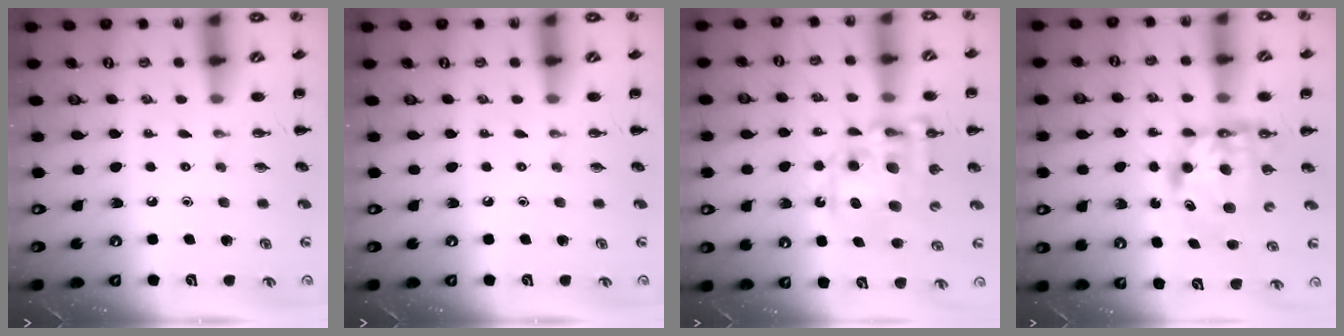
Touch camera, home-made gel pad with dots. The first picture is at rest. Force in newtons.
{"total": 0.0}
{"total": 15.7, "press": 15.3, "slide": 3.6}
{"total": 9.5, "press": 9.4, "slide": 1.7}